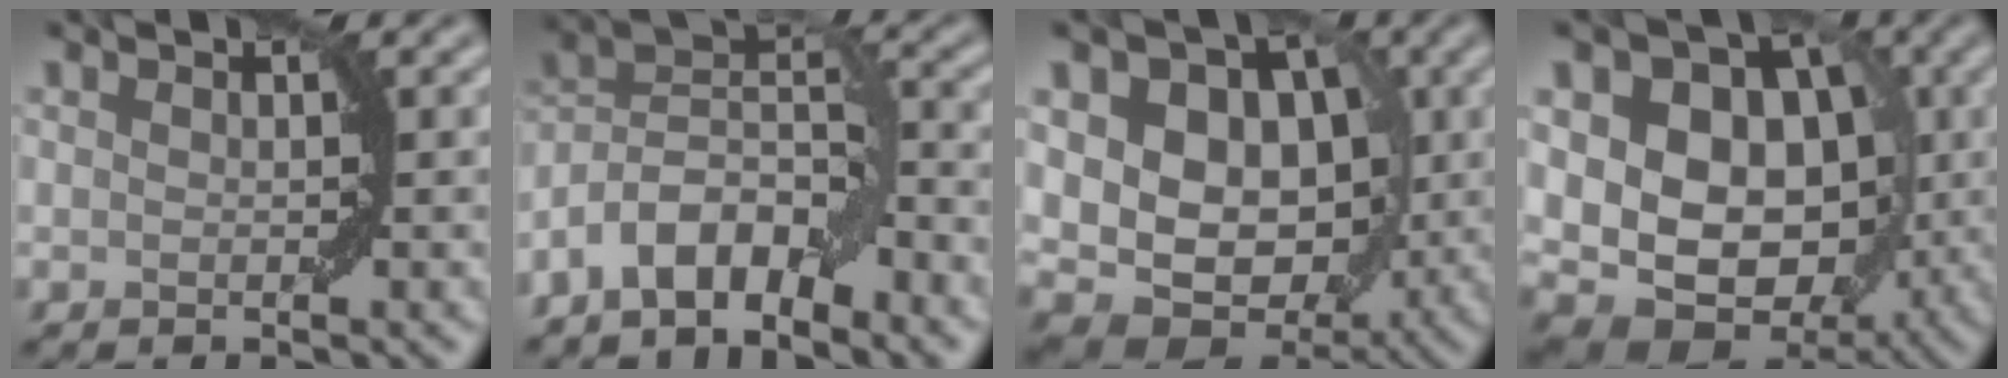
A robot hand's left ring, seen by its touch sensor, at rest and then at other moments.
{"total": 7.3, "force": [-4.5, 3.2, 4.8], "torque": [-0.078, 0.013, -0.092]}
{"total": 13.3, "force": [1.7, 10.0, 8.7], "torque": [-0.090, 0.030, 0.009]}
{"total": 14.7, "force": [1.5, 10.9, 9.7], "torque": [-0.113, 0.026, 0.009]}